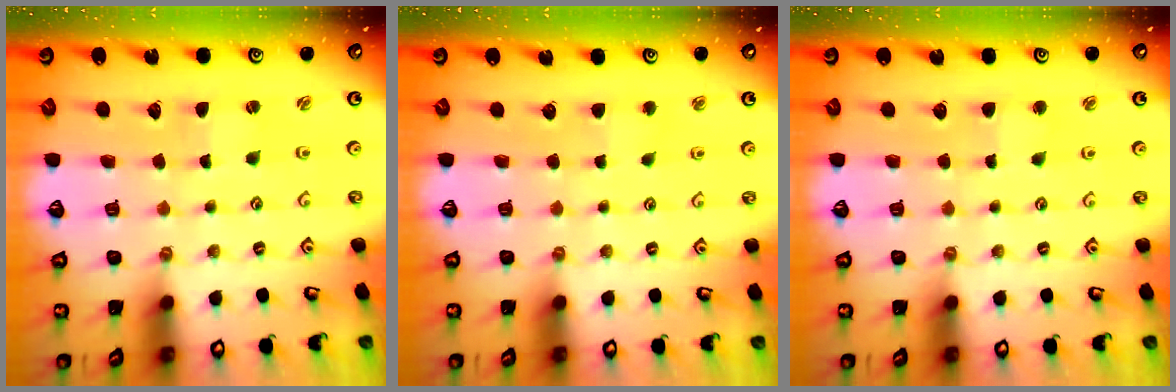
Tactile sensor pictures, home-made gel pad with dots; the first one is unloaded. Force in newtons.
{"total": 2.9, "press": 2.8, "slide": 0.4}
{"total": 2.1, "press": 2.1, "slide": 0.2}